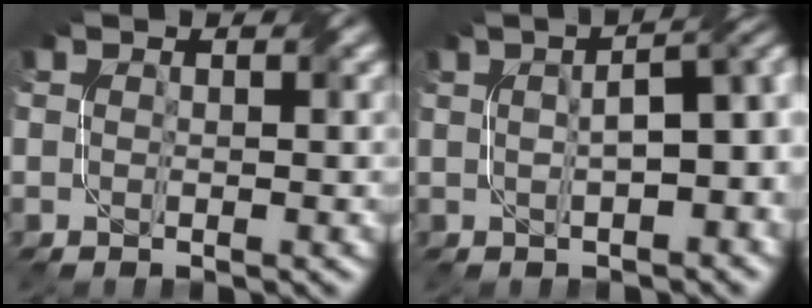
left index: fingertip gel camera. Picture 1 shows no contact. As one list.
[{"total": 7.0, "force": [0.8, 2.9, 6.4], "torque": [-0.072, 0.018, 0.024]}]